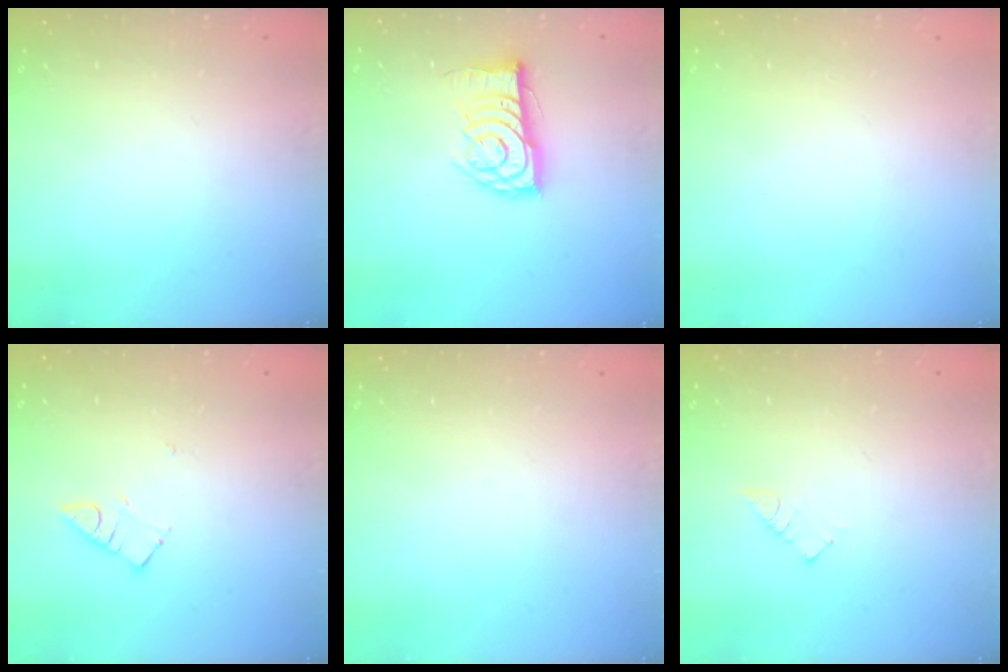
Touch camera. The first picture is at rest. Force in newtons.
{"total": 11.9, "press": 11.9, "slide": 0.8}
{"total": 1.6, "press": 1.6, "slide": 0.1}
{"total": 3.3, "press": 3.3, "slide": 0.2}
{"total": 0.0}
{"total": 3.6, "press": 3.6, "slide": 0.2}